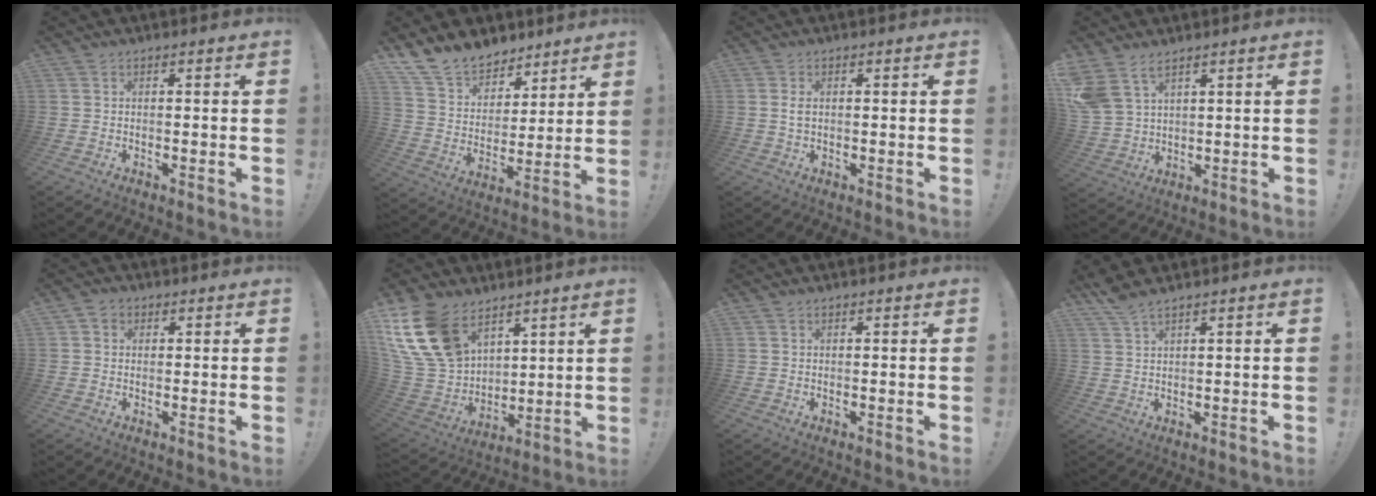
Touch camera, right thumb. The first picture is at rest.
{"total": 13.7, "force": [10.9, 7.7, 3.2], "torque": [-0.067, -0.080, 0.210]}
{"total": 1.8, "force": [0.2, 1.2, 1.3], "torque": [-0.026, 0.005, 0.002]}
{"total": 7.9, "force": [5.6, 4.1, 3.8], "torque": [-0.081, -0.023, 0.113]}
{"total": 2.4, "force": [0.9, 2.0, 0.9], "torque": [-0.011, -0.003, 0.015]}
{"total": 20.7, "force": [11.5, 13.1, 11.2], "torque": [-0.233, -0.054, 0.223]}
{"total": 0.0}
{"total": 3.7, "force": [3.0, 0.1, 2.1], "torque": [-0.046, -0.016, 0.054]}